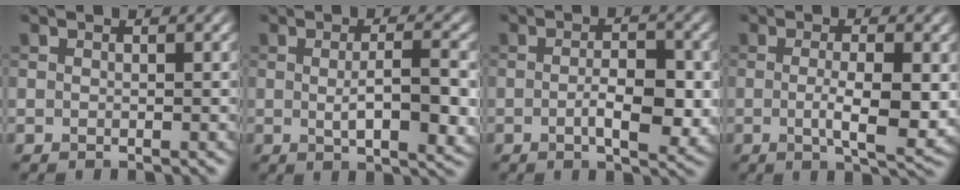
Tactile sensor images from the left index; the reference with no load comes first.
{"total": 6.2, "force": [-0.4, 1.8, 6.0], "torque": [-0.094, -0.009, -0.001]}
{"total": 4.8, "force": [-0.7, 2.0, 4.4], "torque": [-0.074, -0.009, -0.010]}
{"total": 5.6, "force": [-0.5, 1.4, 5.4], "torque": [-0.090, -0.010, -0.005]}